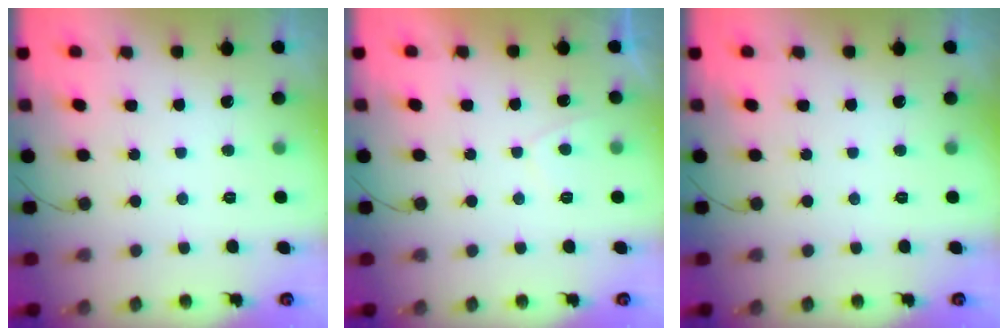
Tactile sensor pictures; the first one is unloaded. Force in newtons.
{"total": 2.3, "press": 2.2, "slide": 0.6}
{"total": 0.0}